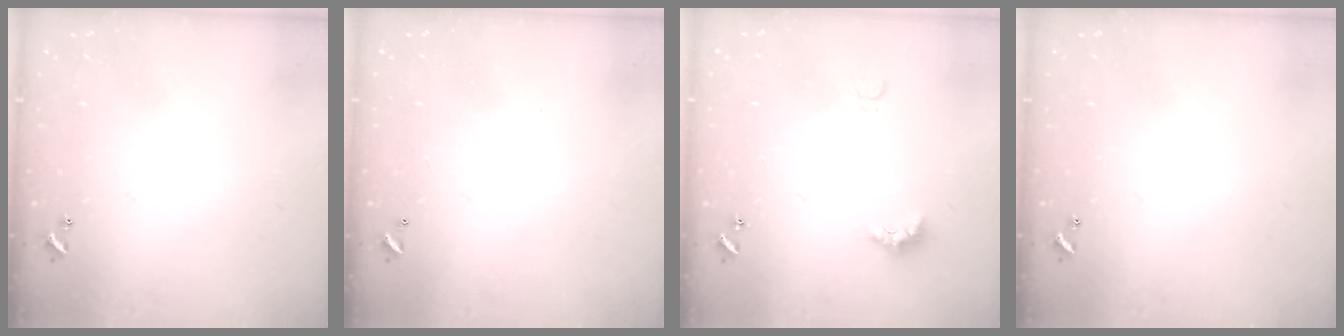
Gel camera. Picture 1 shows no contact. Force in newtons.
{"total": 2.9, "press": 2.9, "slide": 0.1}
{"total": 2.9, "press": 2.8, "slide": 0.6}
{"total": 0.0}